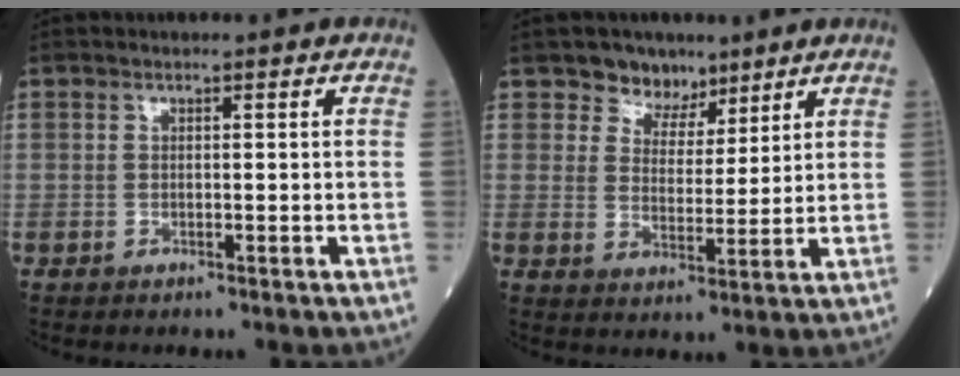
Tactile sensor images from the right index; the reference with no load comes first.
{"total": 5.7, "force": [4.2, 3.7, 0.7], "torque": [-0.007, 0.001, 0.073]}